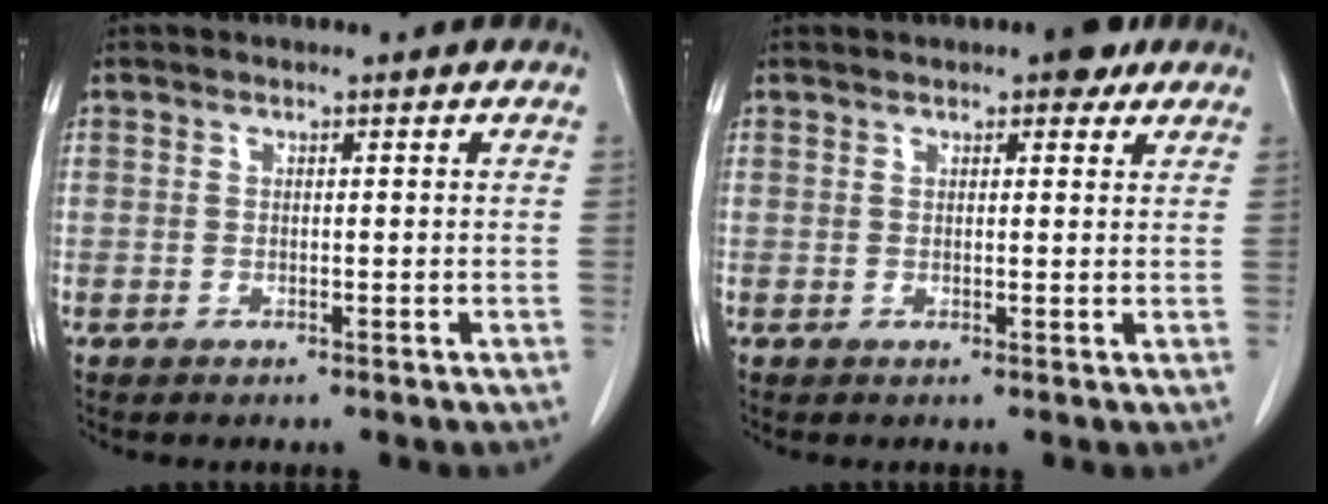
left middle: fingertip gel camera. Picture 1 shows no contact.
{"total": 3.3, "force": [2.4, 1.0, 2.1], "torque": [-0.031, 0.008, 0.029]}